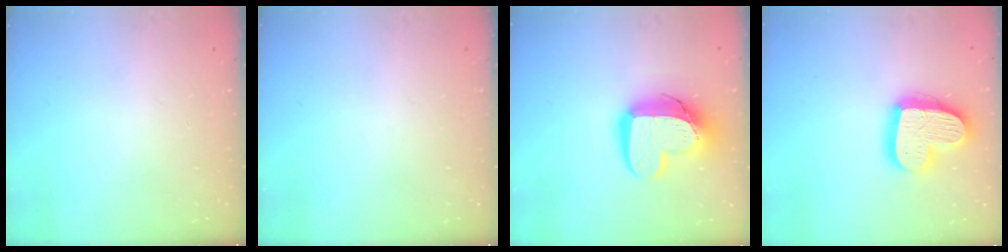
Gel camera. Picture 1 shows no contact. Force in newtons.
{"total": 0.0}
{"total": 15.1, "press": 15.0, "slide": 1.4}
{"total": 18.7, "press": 18.7, "slide": 1.5}